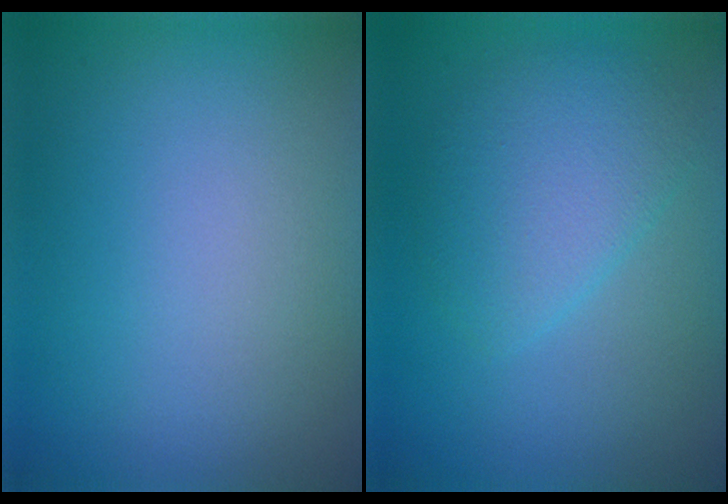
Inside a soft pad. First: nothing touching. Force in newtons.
{"total": 3.9, "press": 3.9, "slide": 0.1}